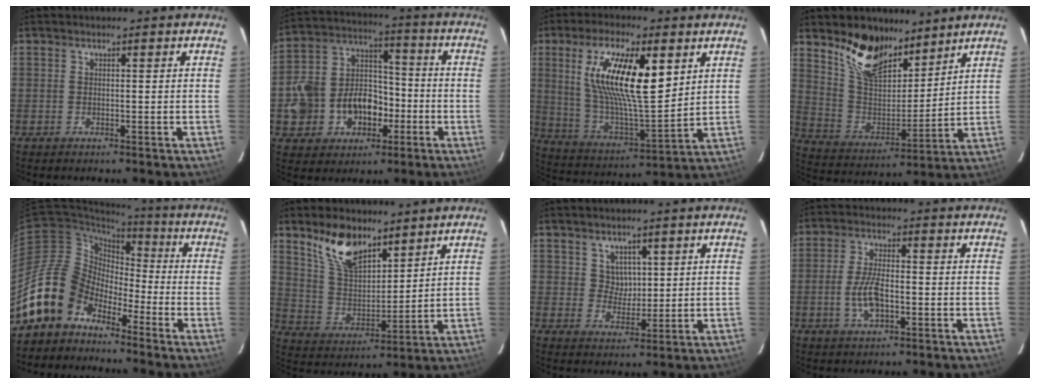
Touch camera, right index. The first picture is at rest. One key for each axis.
{"total": 15.0, "fx": -4.5, "fy": 12.3, "fz": 7.4, "tx": -0.182, "ty": 0.051, "tz": -0.057}
{"total": 19.3, "fx": 6.6, "fy": 5.9, "fz": 17.1, "tx": -0.315, "ty": 0.000, "tz": 0.126}
{"total": 15.1, "fx": 10.8, "fy": 7.3, "fz": 7.6, "tx": -0.157, "ty": 0.003, "tz": 0.206}
{"total": 14.1, "fx": -10.0, "fy": 9.3, "fz": 3.5, "tx": -0.080, "ty": 0.027, "tz": -0.183}
{"total": 11.7, "fx": 8.3, "fy": 5.1, "fz": 6.4, "tx": -0.121, "ty": 0.007, "tz": 0.165}
{"total": 3.8, "fx": 1.9, "fy": 3.2, "fz": 0.9, "tx": -0.010, "ty": 0.003, "tz": 0.038}
{"total": 6.8, "fx": -1.9, "fy": 2.8, "fz": 5.9, "tx": -0.121, "ty": 0.002, "tz": -0.034}